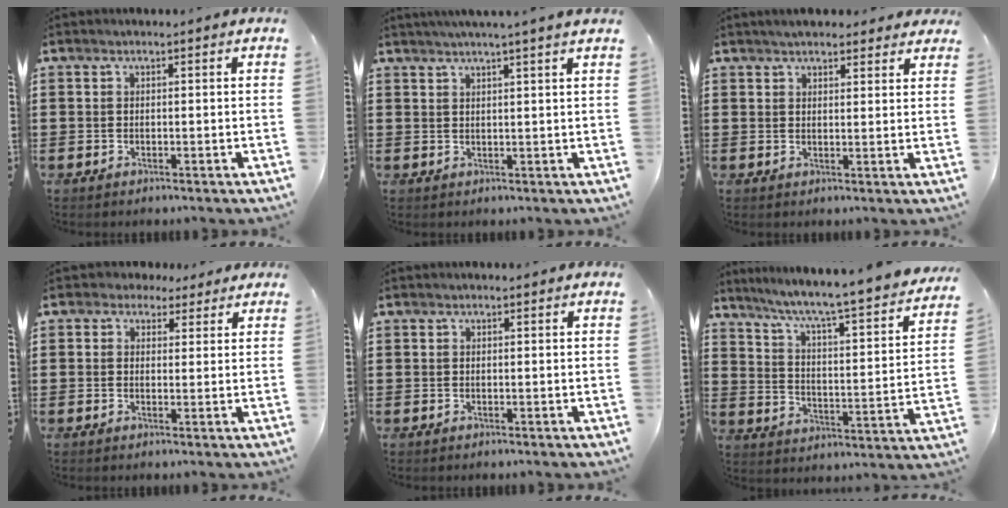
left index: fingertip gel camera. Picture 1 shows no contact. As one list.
[{"total": 2.3, "force": [1.9, -0.8, 0.9], "torque": [-0.021, -0.002, 0.033]}, {"total": 3.3, "force": [3.0, 0.9, 0.9], "torque": [-0.025, 0.000, 0.057]}, {"total": 2.2, "force": [1.4, 1.7, 0.3], "torque": [-0.015, 0.011, 0.025]}, {"total": 0.0}, {"total": 5.6, "force": [4.7, -0.5, 3.0], "torque": [-0.082, -0.051, 0.067]}]